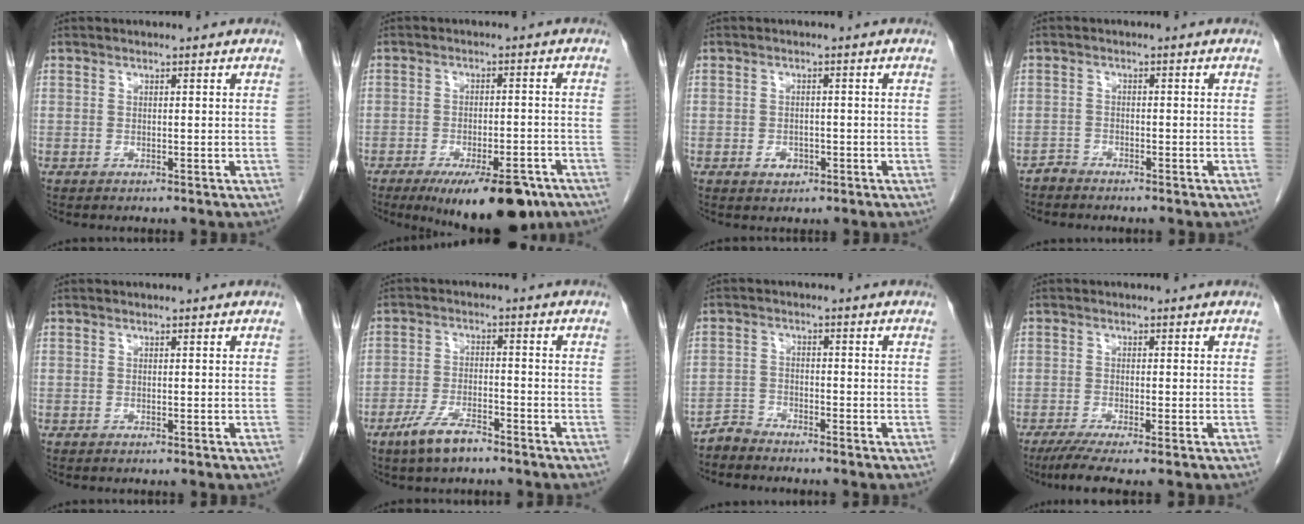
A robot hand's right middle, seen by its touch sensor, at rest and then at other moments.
{"total": 12.5, "force": [-8.5, 4.0, 8.2], "torque": [-0.093, -0.004, -0.123]}
{"total": 2.0, "force": [-0.9, 1.5, 1.1], "torque": [-0.013, 0.005, -0.007]}
{"total": 1.5, "force": [-1.4, 0.3, -0.3], "torque": [0.011, 0.001, -0.028]}
{"total": 0.0}
{"total": 6.0, "force": [-4.4, 1.6, 3.8], "torque": [-0.079, -0.004, -0.079]}
{"total": 2.7, "force": [-2.6, 0.4, -0.5], "torque": [0.017, -0.006, -0.053]}
{"total": 5.3, "force": [-3.8, 0.0, 3.7], "torque": [-0.059, -0.016, -0.065]}